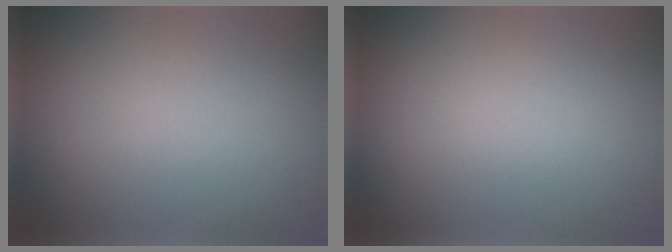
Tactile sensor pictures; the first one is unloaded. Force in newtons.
{"total": 0.0}